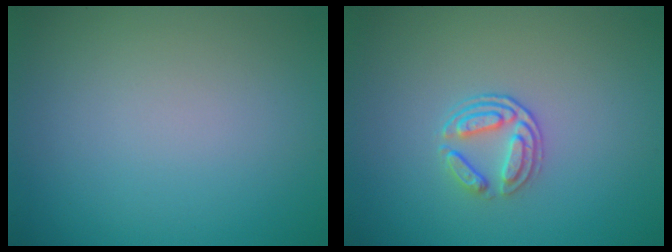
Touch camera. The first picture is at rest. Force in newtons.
{"total": 2.4, "press": 1.9, "slide": 1.5}